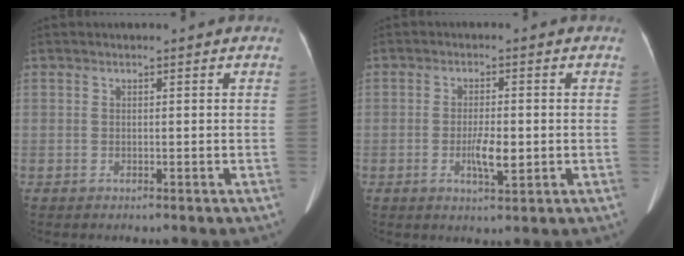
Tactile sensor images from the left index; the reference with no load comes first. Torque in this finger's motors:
{"motor_torque": [0.02, 0.00, 0.11, 0.07]}